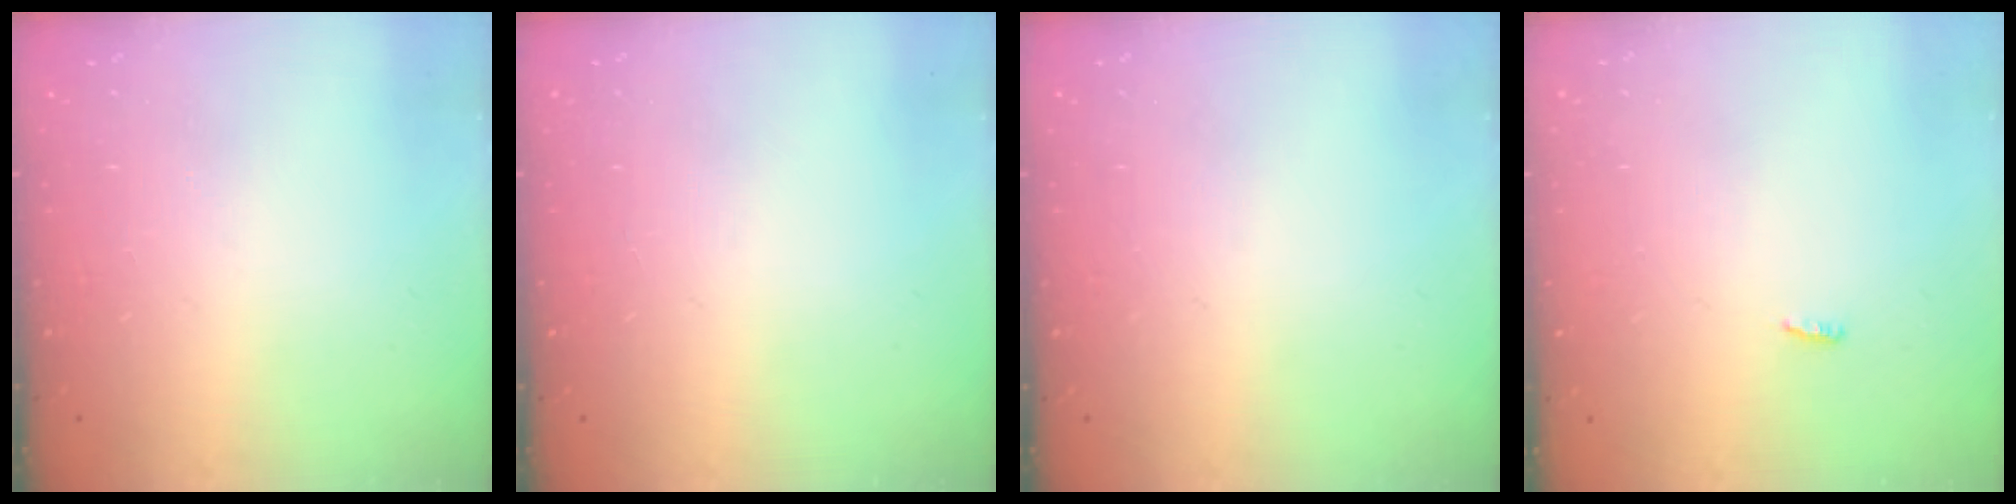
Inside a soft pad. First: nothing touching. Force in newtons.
{"total": 0.0}
{"total": 0.0}
{"total": 2.8, "press": 2.7, "slide": 0.8}